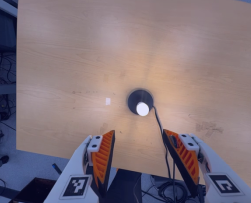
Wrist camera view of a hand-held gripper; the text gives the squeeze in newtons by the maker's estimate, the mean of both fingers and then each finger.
{"total": 0.0}